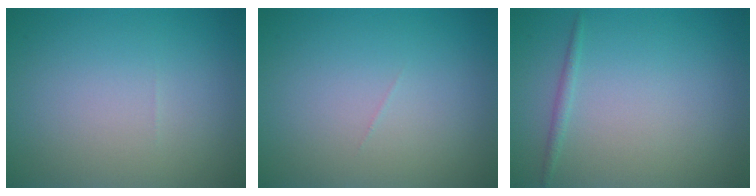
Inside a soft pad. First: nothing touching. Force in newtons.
{"total": 0.0}
{"total": 0.8, "press": 0.8, "slide": 0.1}